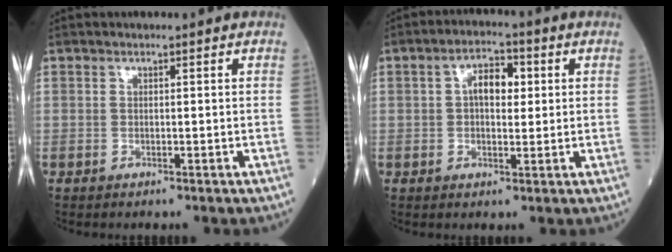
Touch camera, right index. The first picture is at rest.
{"total": 5.2, "force": [1.0, 2.6, 4.4], "torque": [-0.078, 0.014, 0.015]}